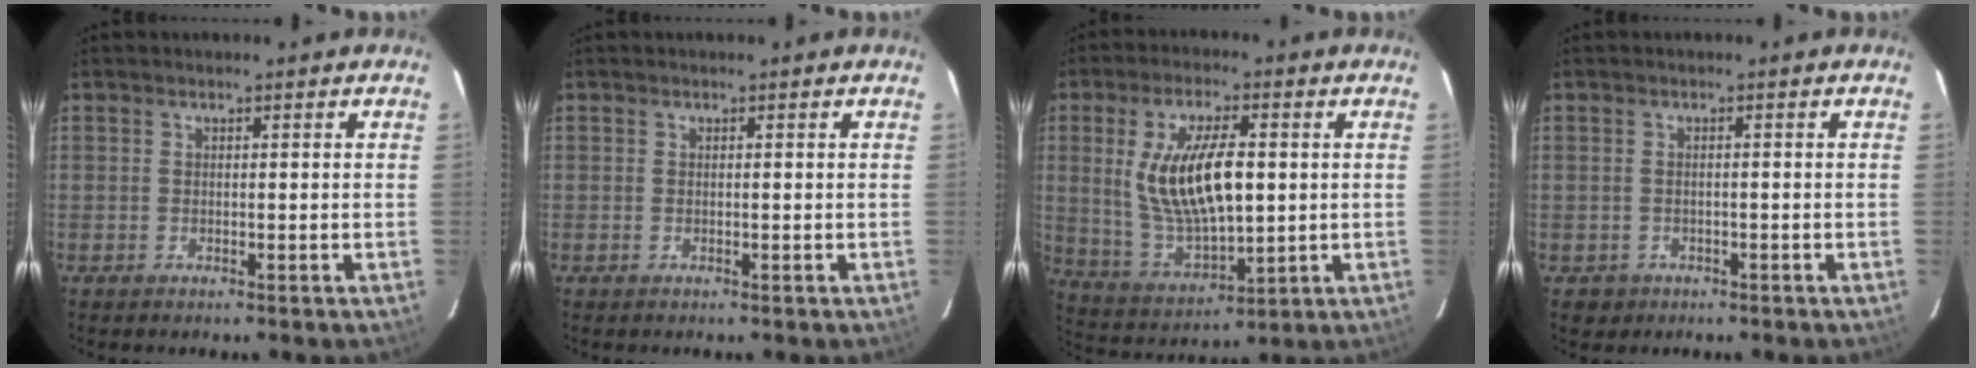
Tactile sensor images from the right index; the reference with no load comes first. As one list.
[{"total": 0.0}, {"total": 15.4, "force": [2.1, 6.4, 13.9], "torque": [-0.271, -0.005, 0.054]}, {"total": 2.3, "force": [-1.0, 2.0, 0.5], "torque": [-0.016, 0.001, -0.007]}]